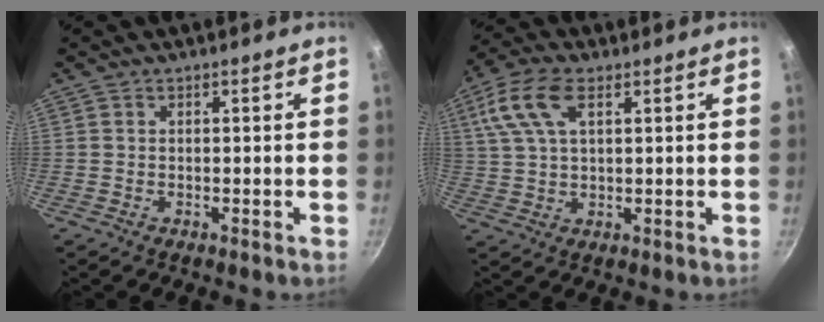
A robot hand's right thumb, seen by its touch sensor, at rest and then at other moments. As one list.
[{"total": 10.1, "force": [3.9, 5.0, 7.8], "torque": [-0.161, 0.014, 0.074]}]